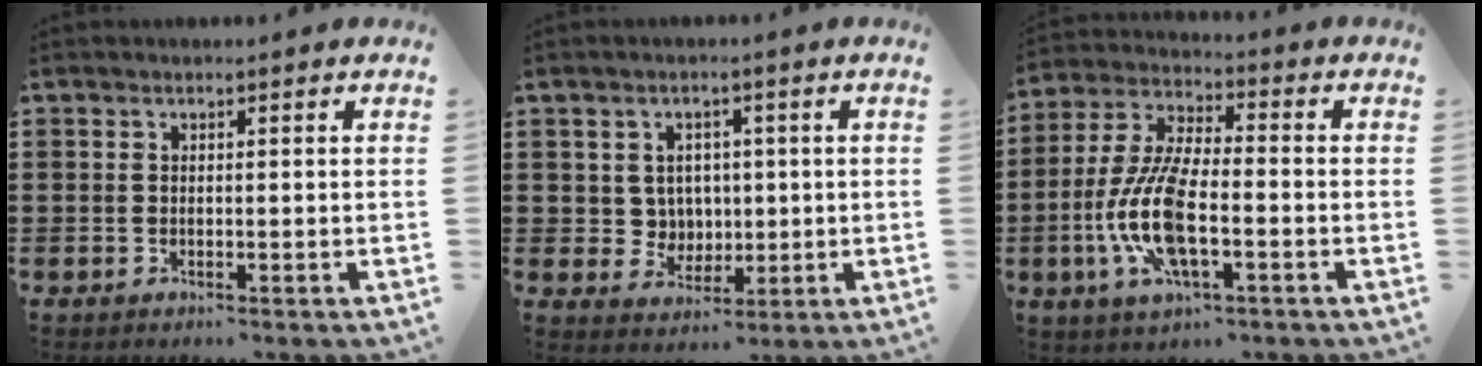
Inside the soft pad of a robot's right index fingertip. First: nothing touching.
{"total": 4.1, "force": [1.0, 3.9, 1.0], "torque": [-0.038, 0.011, 0.017]}
{"total": 11.4, "force": [-3.2, 4.1, 10.2], "torque": [-0.236, -0.012, -0.065]}